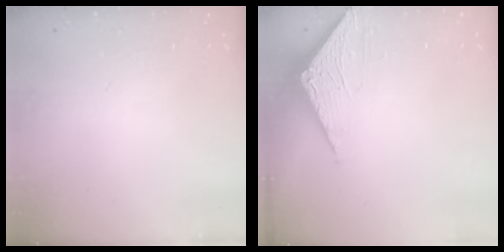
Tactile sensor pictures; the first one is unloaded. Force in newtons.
{"total": 3.1, "press": 3.1, "slide": 0.2}